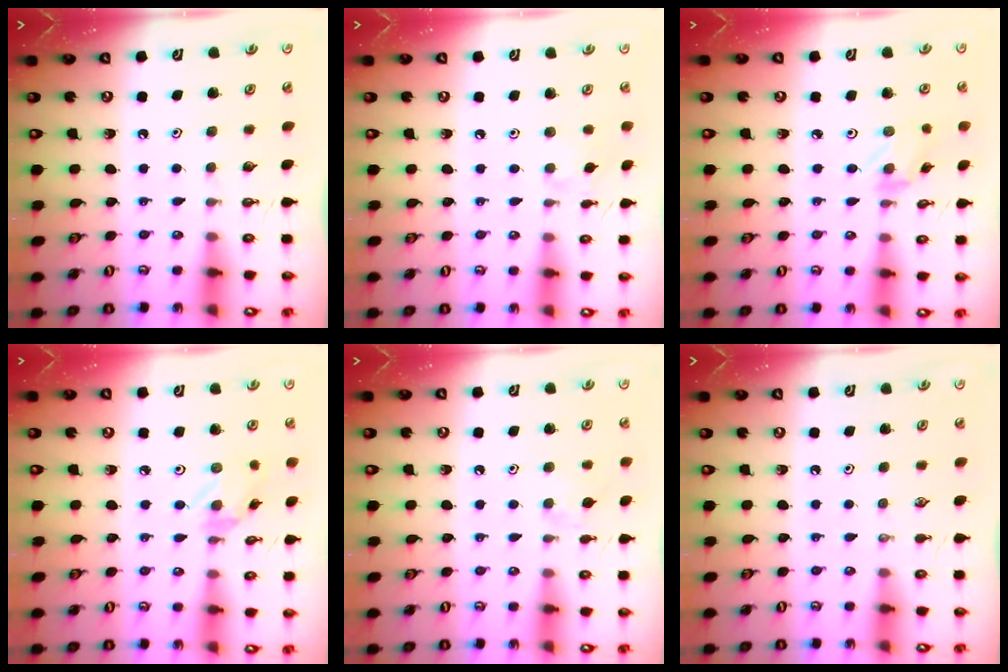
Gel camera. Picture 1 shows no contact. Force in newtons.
{"total": 3.4, "press": 3.3, "slide": 0.7}
{"total": 0.8, "press": 0.6, "slide": 0.5}
{"total": 1.3, "press": 1.3, "slide": 0.1}
{"total": 3.9, "press": 3.9, "slide": 0.7}
{"total": 0.0}